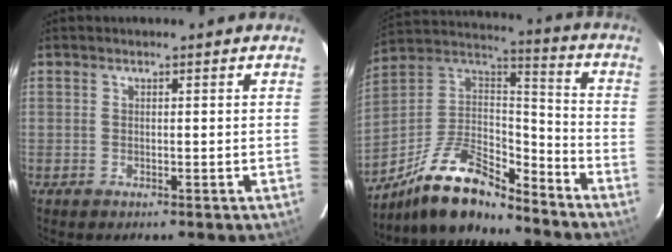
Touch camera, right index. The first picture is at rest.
{"total": 17.7, "force": [-13.7, 5.6, 9.7], "torque": [-0.209, 0.009, -0.252]}